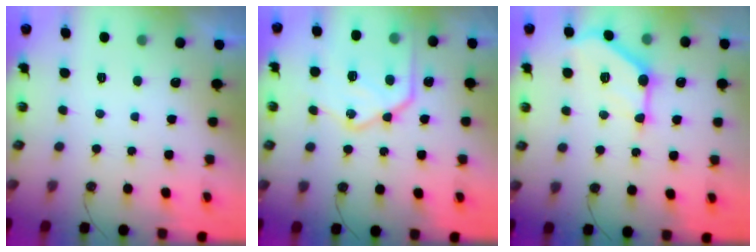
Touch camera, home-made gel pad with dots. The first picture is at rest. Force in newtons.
{"total": 20.8, "press": 20.7, "slide": 1.9}
{"total": 13.6, "press": 13.6, "slide": 0.7}